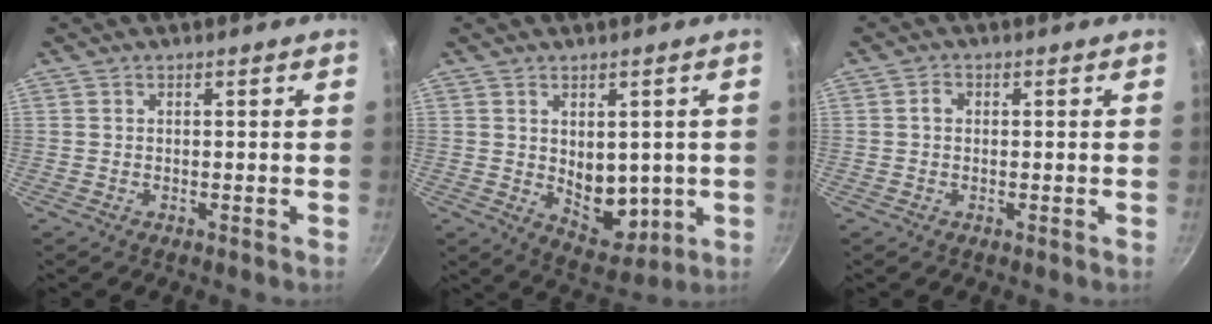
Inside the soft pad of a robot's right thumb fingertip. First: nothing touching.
{"total": 9.1, "force": [0.5, 6.0, 6.8], "torque": [-0.066, -0.029, 0.025]}
{"total": 1.4, "force": [0.1, 1.1, 0.8], "torque": [-0.010, 0.007, 0.000]}